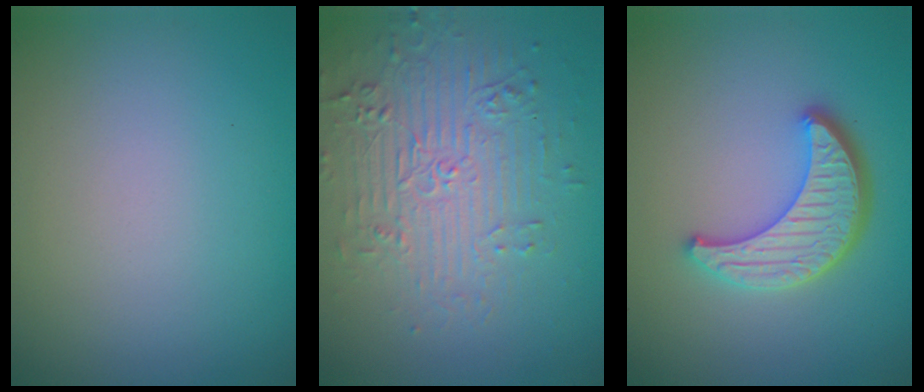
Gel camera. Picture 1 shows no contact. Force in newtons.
{"total": 4.2, "press": 3.7, "slide": 2.0}
{"total": 4.5, "press": 3.7, "slide": 2.6}